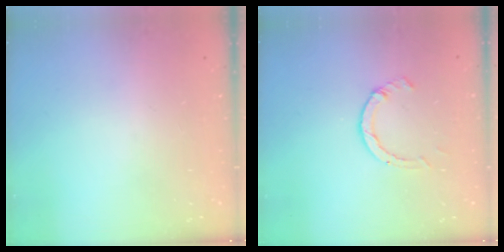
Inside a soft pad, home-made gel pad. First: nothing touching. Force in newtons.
{"total": 2.3, "press": 2.3, "slide": 0.3}